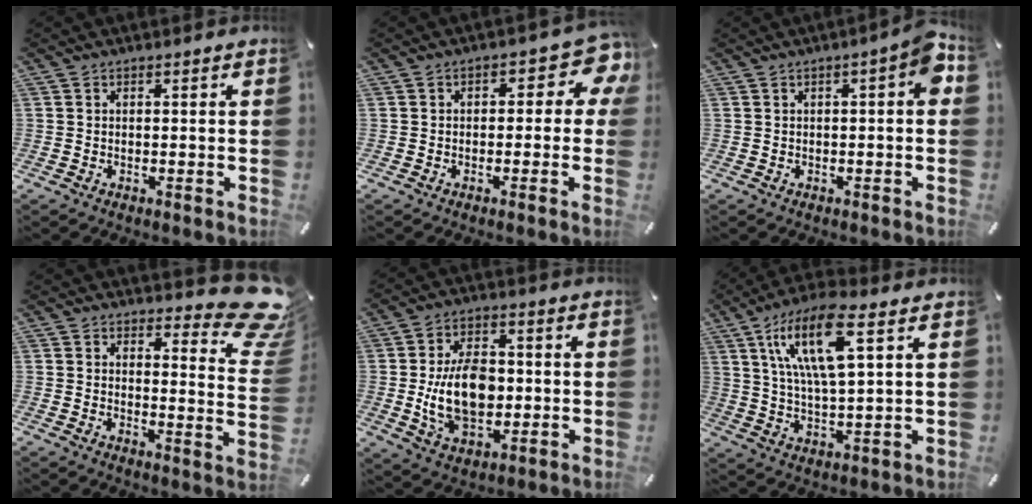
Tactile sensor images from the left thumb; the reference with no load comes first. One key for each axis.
{"total": 7.3, "fx": 1.7, "fy": 3.8, "fz": 6.0, "tx": -0.075, "ty": -0.012, "tz": 0.023}
{"total": 5.8, "fx": 0.6, "fy": 1.7, "fz": 5.5, "tx": -0.074, "ty": -0.002, "tz": 0.007}
{"total": 11.9, "fx": 8.8, "fy": 4.8, "fz": 6.4, "tx": -0.062, "ty": -0.081, "tz": 0.152}
{"total": 14.5, "fx": -1.0, "fy": 9.9, "fz": 10.5, "tx": -0.194, "ty": 0.000, "tz": -0.018}
{"total": 15.9, "fx": 7.1, "fy": 4.8, "fz": 13.4, "tx": -0.269, "ty": -0.007, "tz": 0.114}